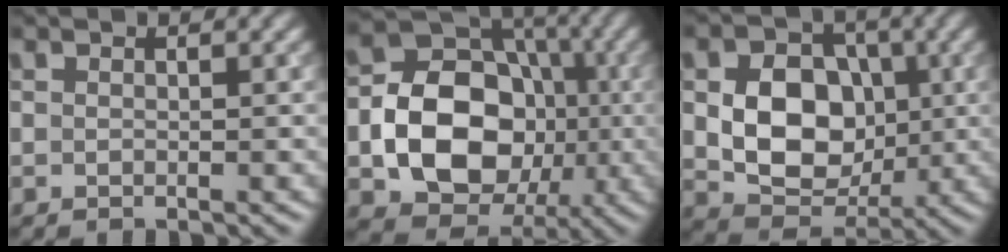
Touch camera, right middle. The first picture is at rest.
{"total": 11.7, "force": [-2.2, 8.9, 7.2], "torque": [-0.122, 0.002, -0.047]}
{"total": 7.9, "force": [0.1, 6.0, 5.1], "torque": [-0.092, -0.004, -0.001]}